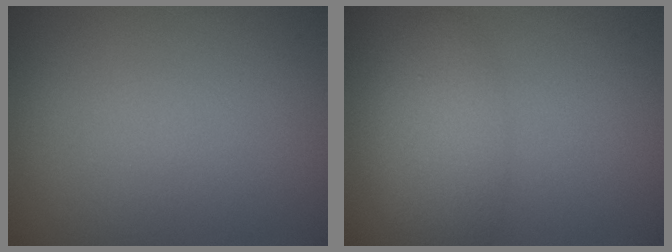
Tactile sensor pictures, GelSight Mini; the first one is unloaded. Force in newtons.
{"total": 3.9, "press": 3.9, "slide": 0.3}